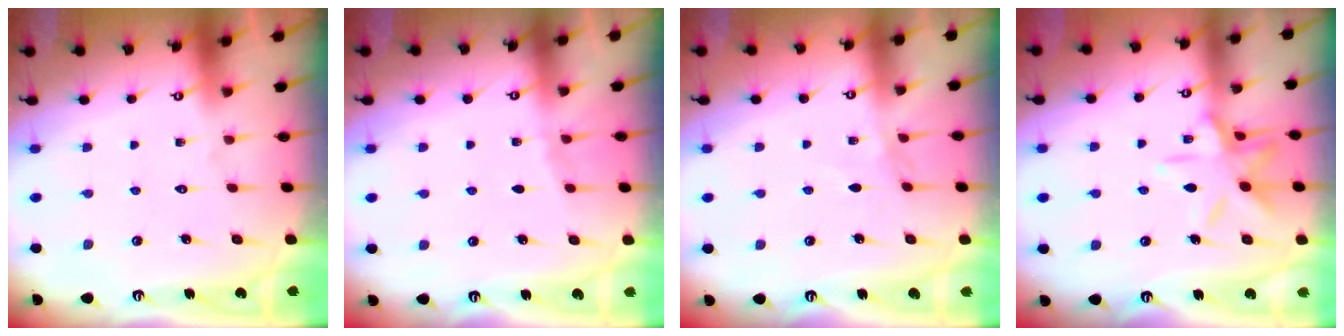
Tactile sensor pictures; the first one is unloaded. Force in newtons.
{"total": 4.1, "press": 3.4, "slide": 2.4}
{"total": 3.2, "press": 3.2, "slide": 0.5}
{"total": 11.6, "press": 11.5, "slide": 0.8}